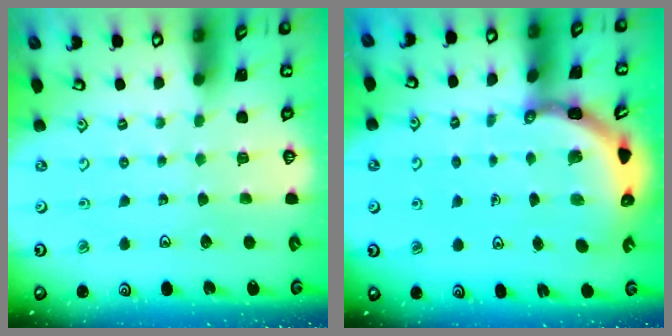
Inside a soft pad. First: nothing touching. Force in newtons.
{"total": 4.8, "press": 4.7, "slide": 0.5}